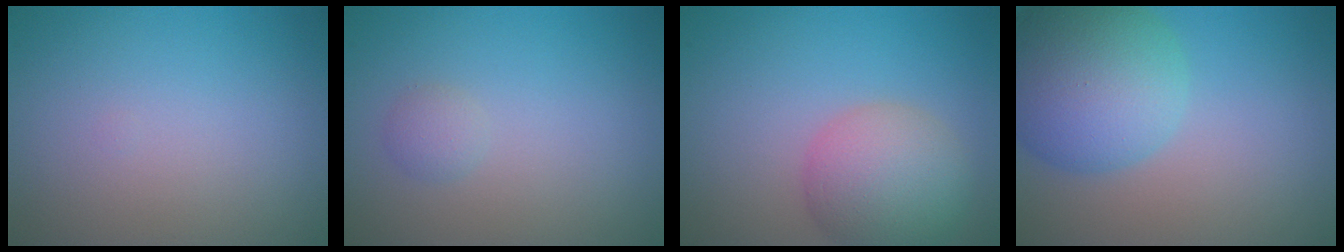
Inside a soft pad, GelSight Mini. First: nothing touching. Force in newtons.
{"total": 1.0, "press": 1.0, "slide": 0.1}
{"total": 6.0, "press": 6.0, "slide": 0.4}
{"total": 8.8, "press": 8.8, "slide": 0.3}